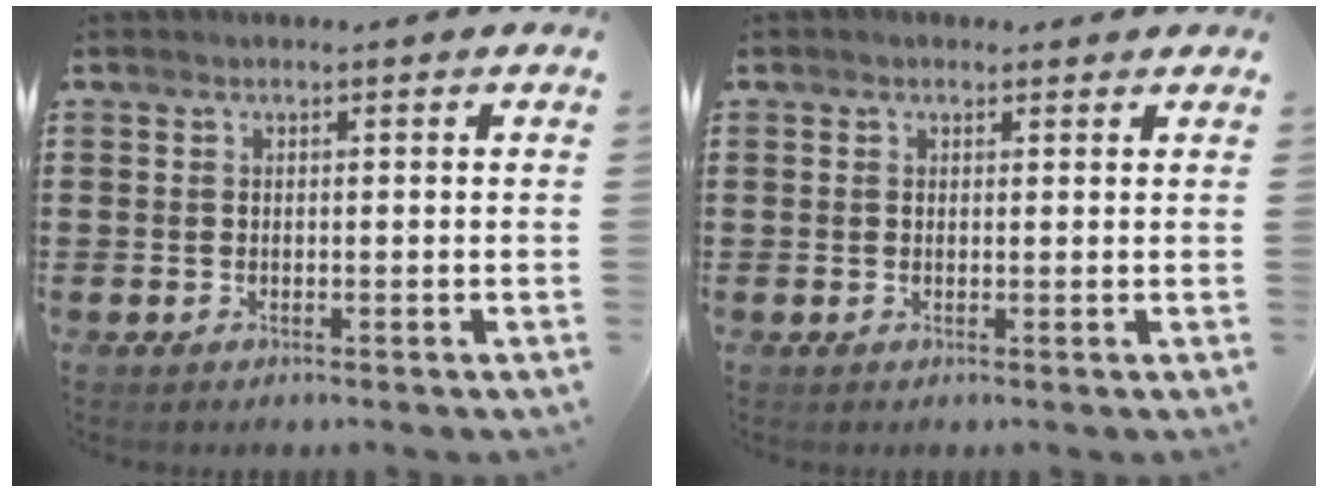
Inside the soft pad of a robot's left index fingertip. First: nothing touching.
{"total": 0.7, "force": [0.5, 0.4, 0.2], "torque": [-0.006, 0.004, 0.009]}